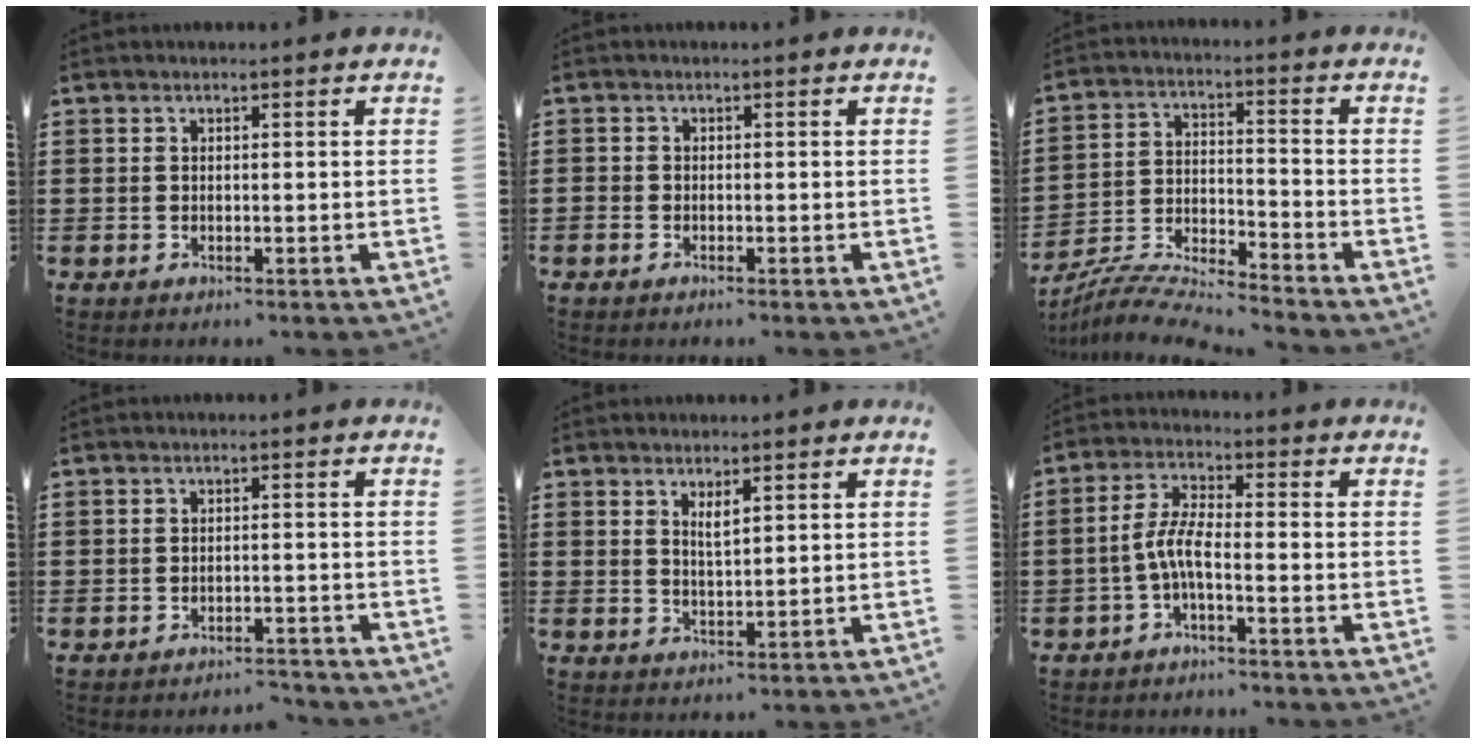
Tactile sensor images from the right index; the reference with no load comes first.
{"total": 0.7, "force": [-0.7, 0.2, 0.0], "torque": [-0.001, 0.001, -0.013]}
{"total": 6.6, "force": [-6.5, -0.1, 1.3], "torque": [-0.037, -0.009, -0.132]}
{"total": 2.3, "force": [-2.3, 0.1, 0.0], "torque": [-0.007, 0.001, -0.050]}
{"total": 2.1, "force": [1.4, 0.6, 1.5], "torque": [-0.033, 0.002, 0.023]}
{"total": 5.0, "force": [-2.0, 1.2, 4.4], "torque": [-0.107, -0.004, -0.046]}